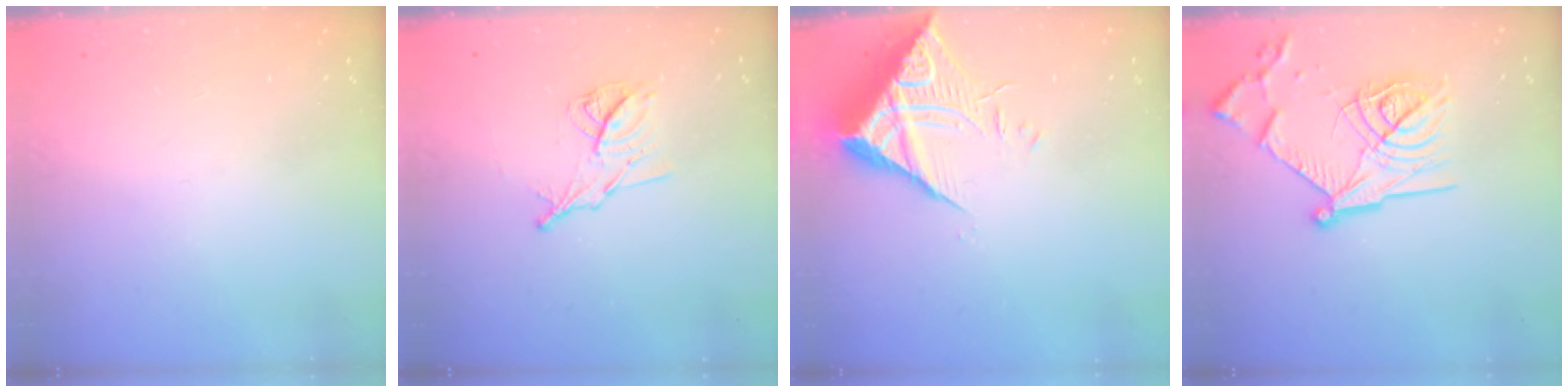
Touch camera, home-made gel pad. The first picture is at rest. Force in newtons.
{"total": 10.0, "press": 10.0, "slide": 0.1}
{"total": 10.5, "press": 10.4, "slide": 1.0}
{"total": 19.8, "press": 19.7, "slide": 1.2}